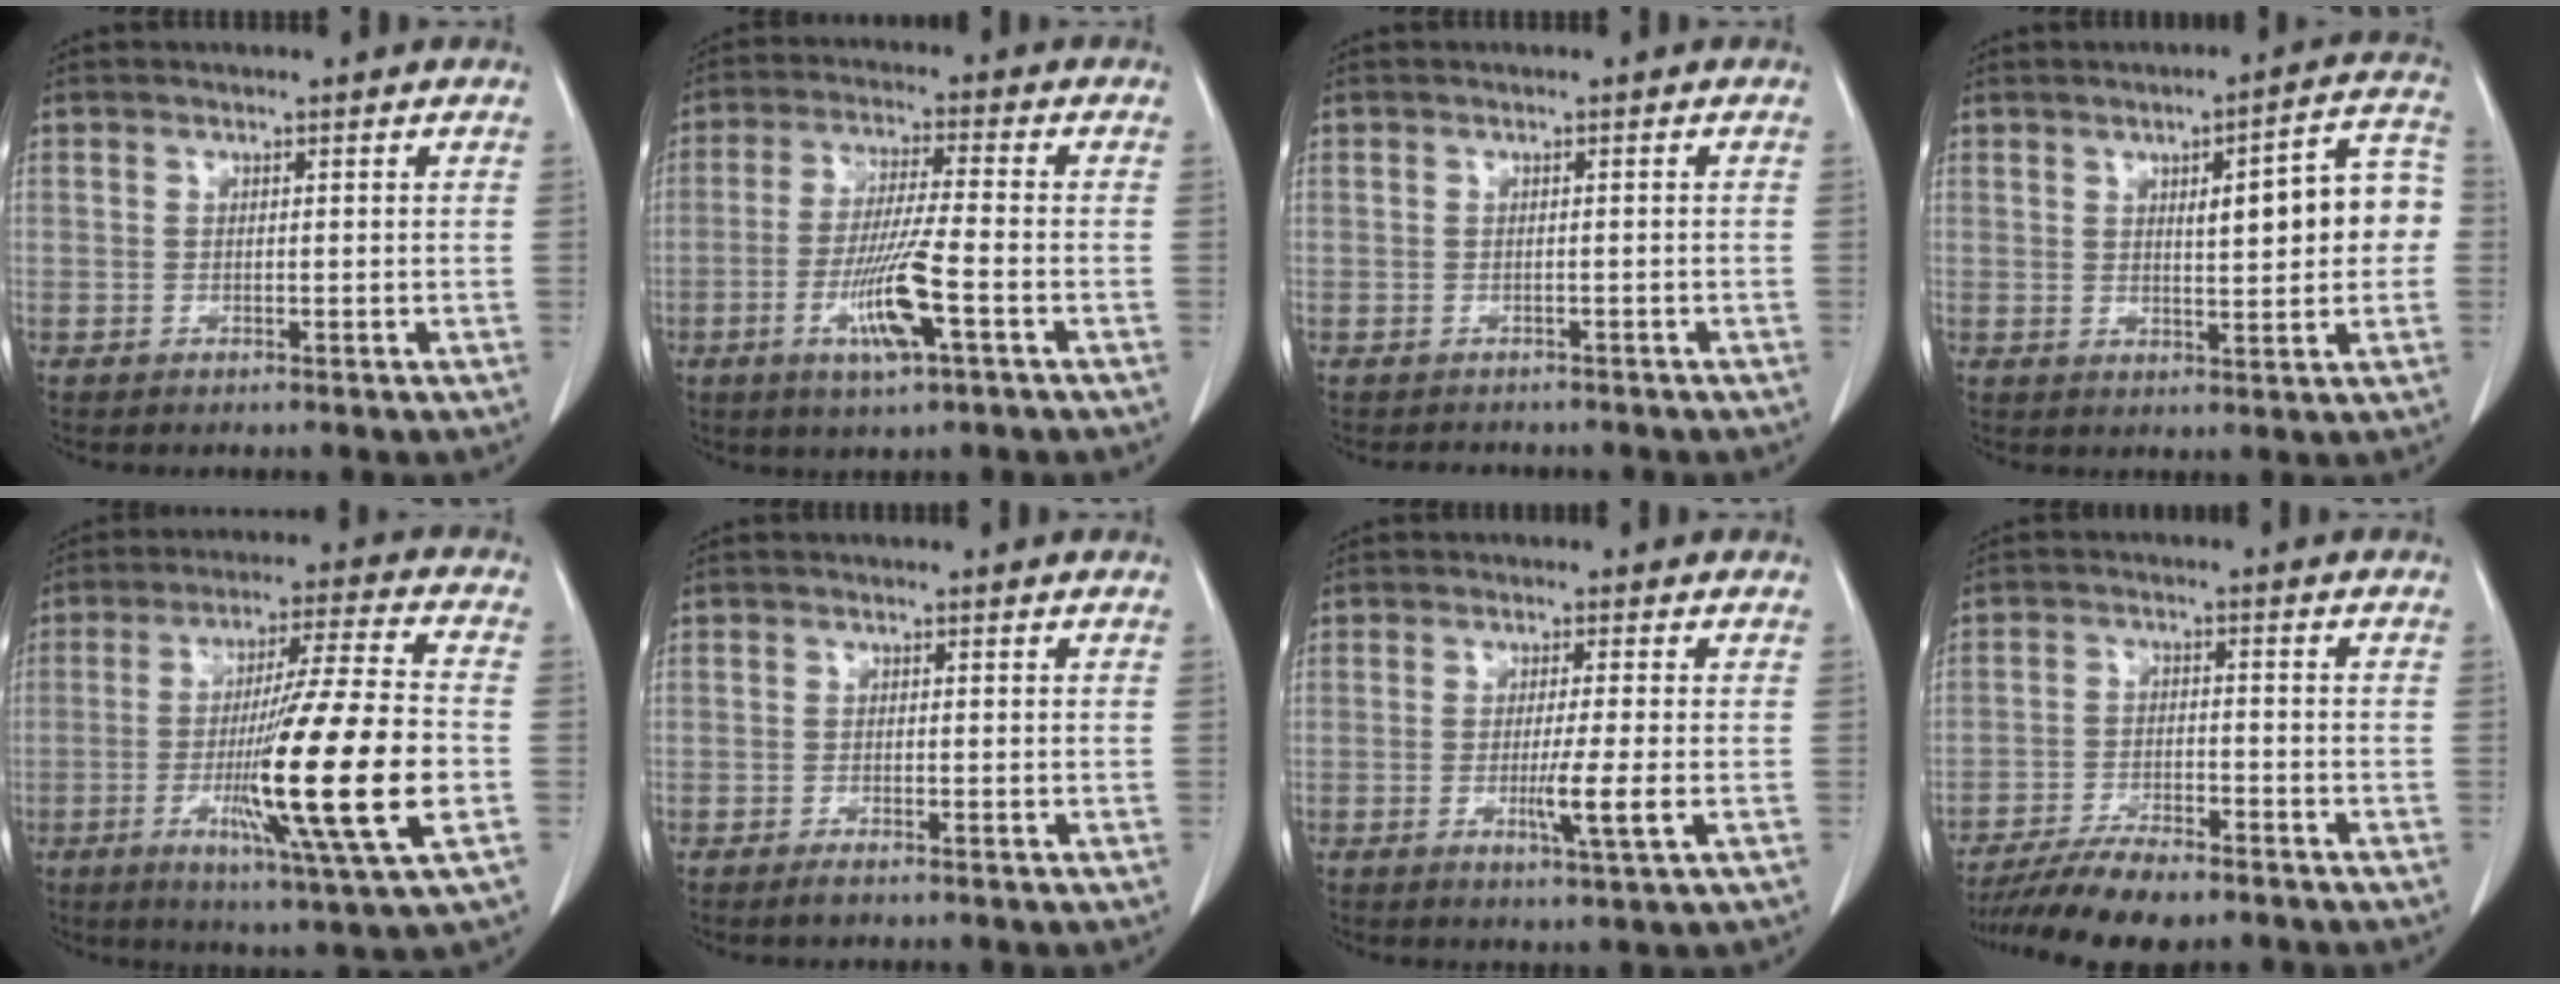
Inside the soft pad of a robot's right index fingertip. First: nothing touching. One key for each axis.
{"total": 9.5, "fx": -3.6, "fy": 0.2, "fz": 8.8, "tx": -0.170, "ty": -0.013, "tz": -0.069}
{"total": 3.0, "fx": -2.7, "fy": 1.3, "fz": 0.3, "tx": -0.010, "ty": -0.001, "tz": -0.036}
{"total": 10.5, "fx": 1.0, "fy": 2.4, "fz": 10.2, "tx": -0.130, "ty": 0.031, "tz": 0.014}
{"total": 19.2, "fx": -4.3, "fy": -0.8, "fz": 18.7, "tx": -0.322, "ty": -0.020, "tz": -0.077}
{"total": 1.4, "fx": -1.2, "fy": 0.2, "fz": 0.8, "tx": -0.018, "ty": -0.003, "tz": -0.018}
{"total": 5.1, "fx": -1.3, "fy": -0.7, "fz": 4.9, "tx": -0.085, "ty": -0.014, "tz": -0.023}
{"total": 10.1, "fx": -8.6, "fy": 1.7, "fz": 5.1, "tx": -0.082, "ty": -0.022, "tz": -0.142}